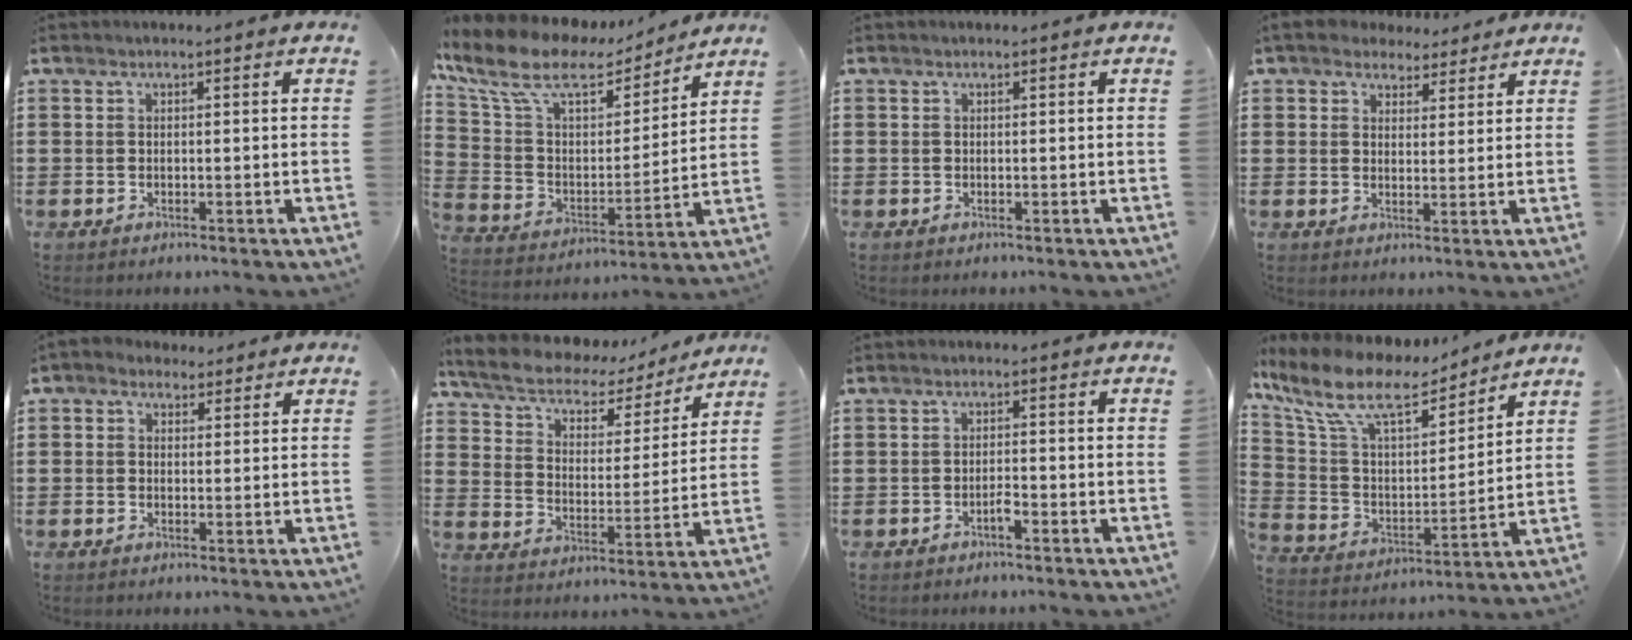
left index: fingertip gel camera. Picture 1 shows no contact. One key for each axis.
{"total": 11.6, "fx": 8.2, "fy": 4.6, "fz": 6.8, "tx": -0.165, "ty": -0.036, "tz": 0.138}
{"total": 0.0}
{"total": 4.7, "fx": 4.0, "fy": 2.1, "fz": 1.0, "tx": -0.037, "ty": 0.000, "tz": 0.076}
{"total": 1.8, "fx": 1.0, "fy": 1.5, "fz": 0.3, "tx": -0.012, "ty": 0.008, "tz": 0.018}
{"total": 6.3, "fx": 5.5, "fy": 2.3, "fz": 2.1, "tx": -0.070, "ty": -0.033, "tz": 0.093}
{"total": 1.7, "fx": -1.1, "fy": 0.3, "fz": 1.3, "tx": -0.026, "ty": 0.000, "tz": -0.021}
{"total": 11.6, "fx": 8.7, "fy": 3.6, "fz": 6.8, "tx": -0.167, "ty": -0.046, "tz": 0.150}